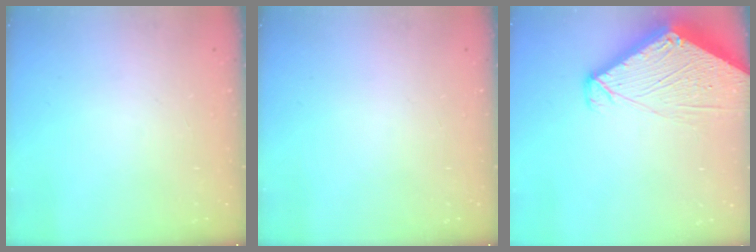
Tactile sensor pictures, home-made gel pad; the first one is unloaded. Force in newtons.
{"total": 0.0}
{"total": 6.9, "press": 6.9, "slide": 0.6}